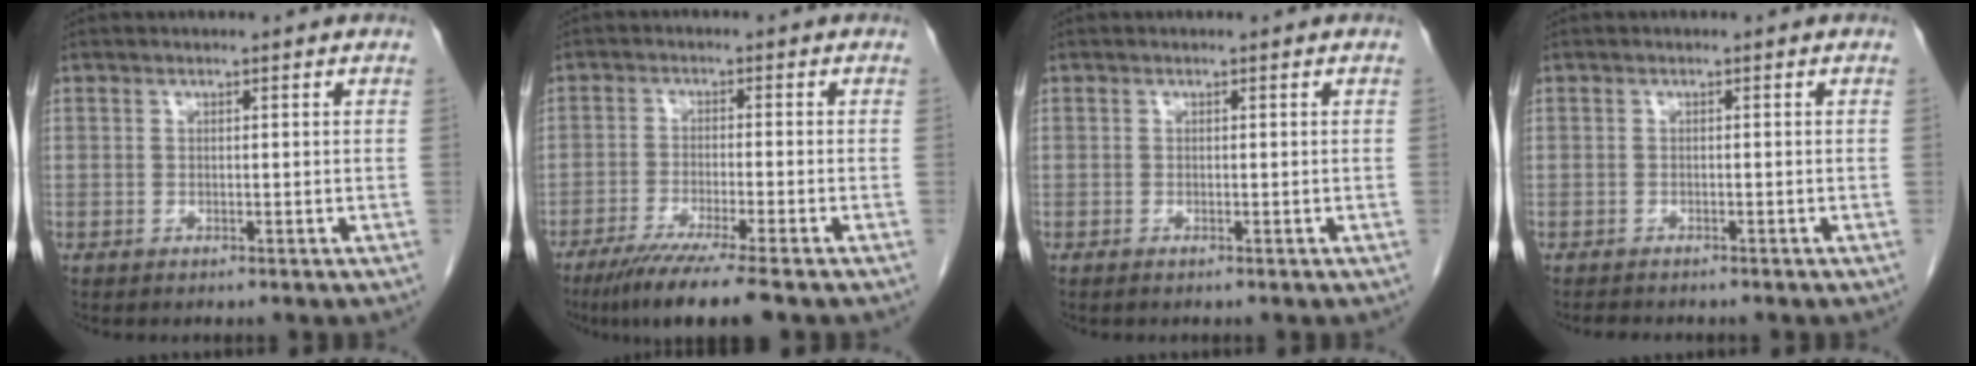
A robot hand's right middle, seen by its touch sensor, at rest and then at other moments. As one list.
[{"total": 8.5, "force": [-6.3, -0.8, 5.6], "torque": [-0.092, -0.026, -0.104]}, {"total": 0.0}, {"total": 2.3, "force": [-2.0, 0.6, 0.9], "torque": [-0.018, -0.005, -0.025]}]